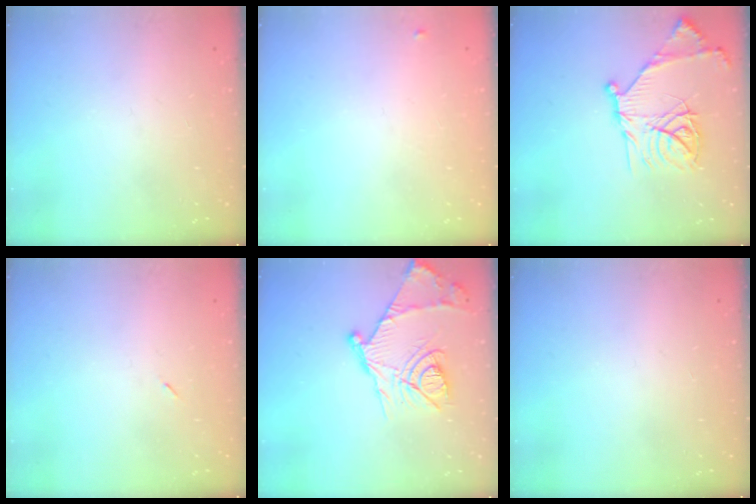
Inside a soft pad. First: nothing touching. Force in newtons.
{"total": 3.9, "press": 3.8, "slide": 0.6}
{"total": 19.2, "press": 19.1, "slide": 1.7}
{"total": 2.6, "press": 2.3, "slide": 1.2}
{"total": 17.6, "press": 17.6, "slide": 1.2}
{"total": 0.0}